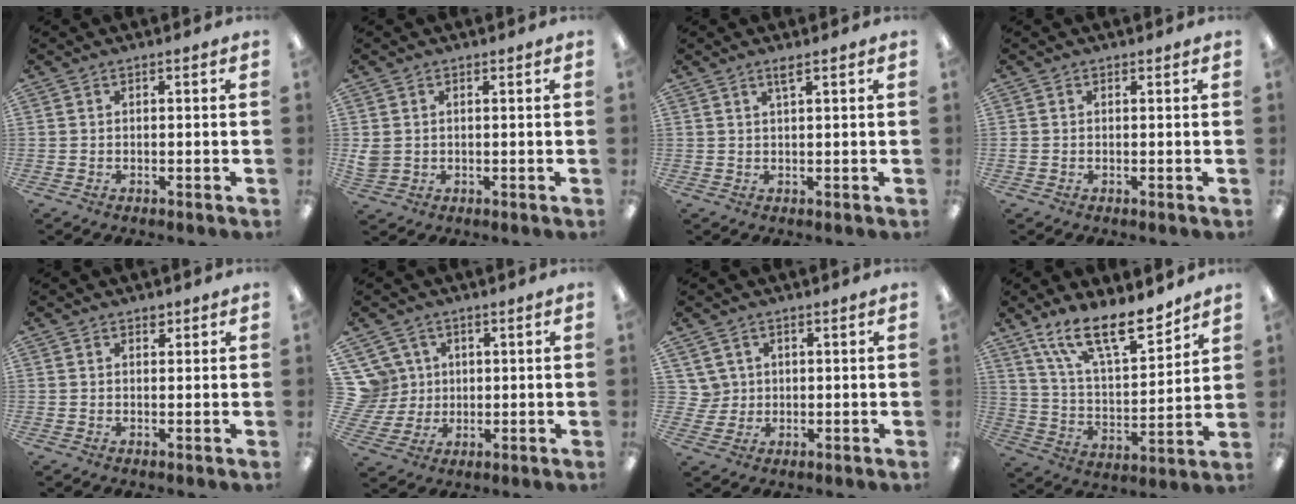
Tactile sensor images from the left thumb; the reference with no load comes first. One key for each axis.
{"total": 2.9, "fx": 0.7, "fy": 2.7, "fz": 0.9, "tx": -0.011, "ty": 0.001, "tz": 0.013}
{"total": 2.0, "fx": 1.5, "fy": 0.1, "fz": 1.4, "tx": -0.032, "ty": 0.002, "tz": 0.025}
{"total": 0.6, "fx": 0.1, "fy": 0.6, "fz": 0.2, "tx": -0.004, "ty": 0.004, "tz": 0.001}
{"total": 1.7, "fx": 1.3, "fy": 0.9, "fz": 0.5, "tx": 0.005, "ty": -0.006, "tz": 0.021}
{"total": 9.1, "fx": 3.6, "fy": 8.2, "fz": 1.5, "tx": -0.062, "ty": -0.008, "tz": 0.076}
{"total": 4.7, "fx": 2.2, "fy": 4.2, "fz": 0.1, "tx": -0.005, "ty": -0.004, "tz": 0.041}
{"total": 17.6, "fx": 13.4, "fy": 5.7, "fz": 9.9, "tx": -0.169, "ty": -0.079, "tz": 0.230}